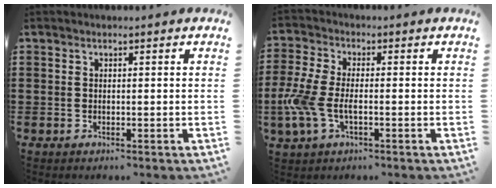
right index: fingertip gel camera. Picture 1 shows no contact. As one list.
[{"total": 6.6, "force": [-1.8, 3.1, 5.5], "torque": [-0.151, -0.013, -0.044]}]